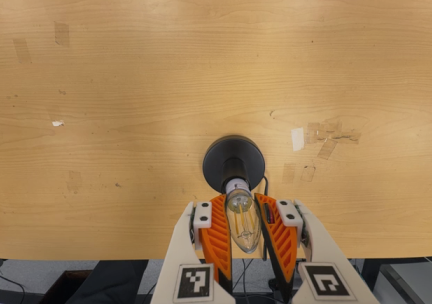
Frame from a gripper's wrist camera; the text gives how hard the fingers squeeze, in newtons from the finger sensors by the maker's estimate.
{"total": 16.4, "left": 16.8, "right": 16.0}